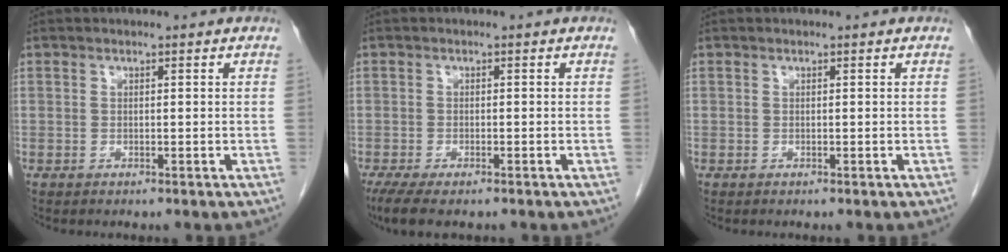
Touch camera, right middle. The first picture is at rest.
{"total": 5.6, "force": [-4.1, 1.7, 3.4], "torque": [-0.058, -0.014, -0.066]}
{"total": 0.0}